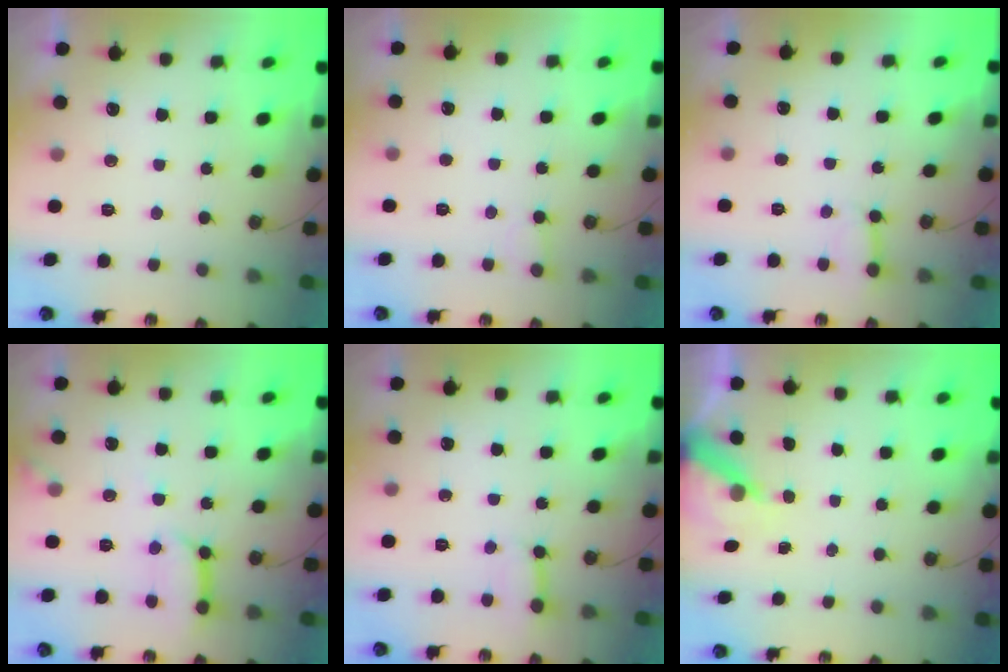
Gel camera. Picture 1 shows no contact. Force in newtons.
{"total": 3.9, "press": 3.9, "slide": 0.6}
{"total": 3.9, "press": 3.9, "slide": 0.4}
{"total": 11.0, "press": 11.0, "slide": 1.2}
{"total": 4.9, "press": 4.9, "slide": 0.6}
{"total": 6.3, "press": 6.2, "slide": 0.7}